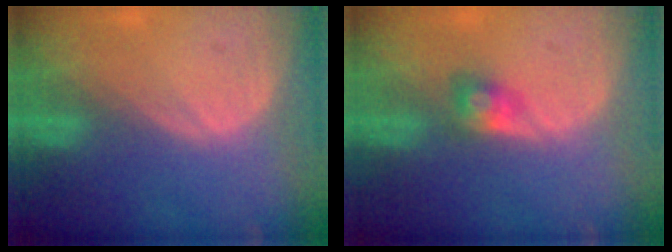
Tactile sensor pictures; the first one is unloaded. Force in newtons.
{"total": 2.6, "press": 2.5, "slide": 0.7}